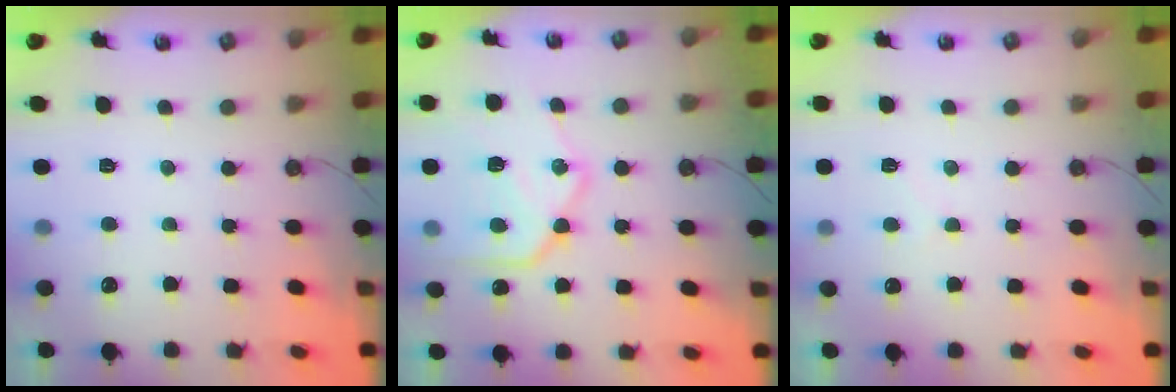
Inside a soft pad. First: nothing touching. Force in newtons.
{"total": 20.0, "press": 19.9, "slide": 1.7}
{"total": 3.4, "press": 3.3, "slide": 0.5}